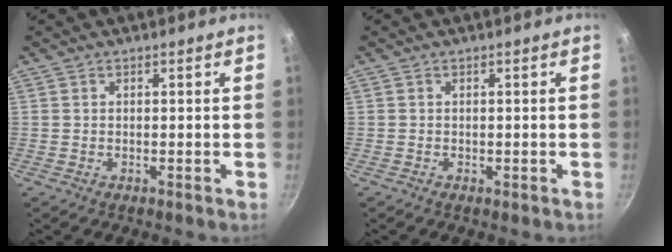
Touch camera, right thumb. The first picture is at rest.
{"total": 0.5, "force": [-0.2, 0.3, 0.4], "torque": [-0.001, -0.001, -0.004]}